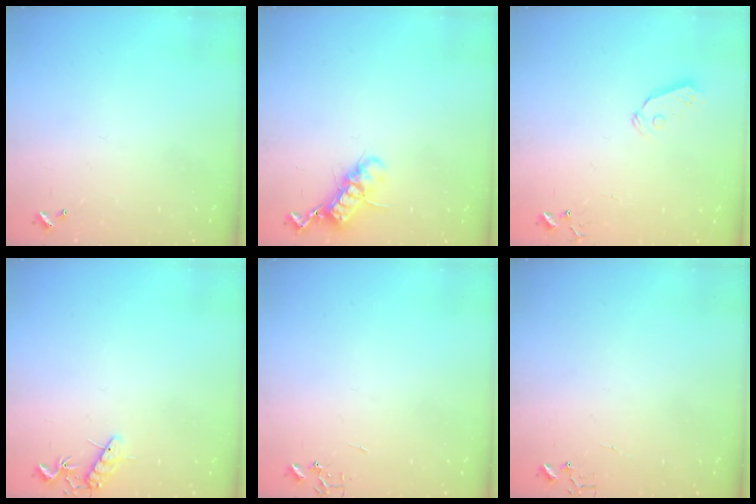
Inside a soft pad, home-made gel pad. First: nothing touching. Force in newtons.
{"total": 12.0, "press": 11.9, "slide": 0.7}
{"total": 6.4, "press": 6.4, "slide": 0.6}
{"total": 7.5, "press": 7.4, "slide": 0.6}
{"total": 0.0}
{"total": 5.0, "press": 5.0, "slide": 0.4}